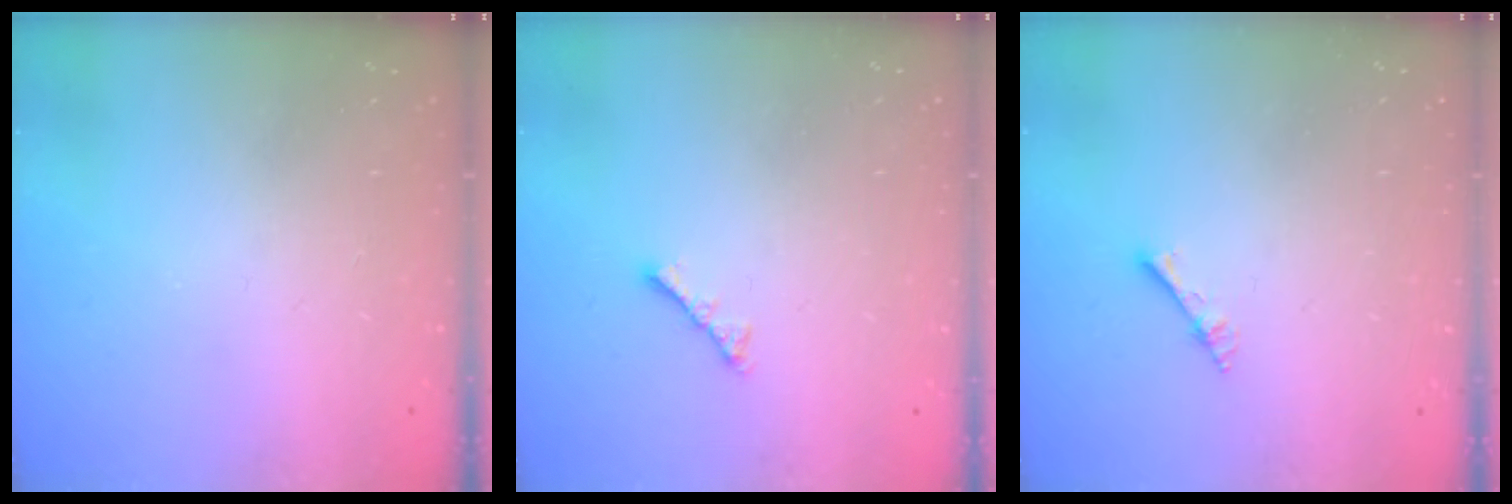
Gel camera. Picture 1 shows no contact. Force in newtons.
{"total": 3.4, "press": 3.4, "slide": 0.6}
{"total": 4.9, "press": 4.9, "slide": 0.6}